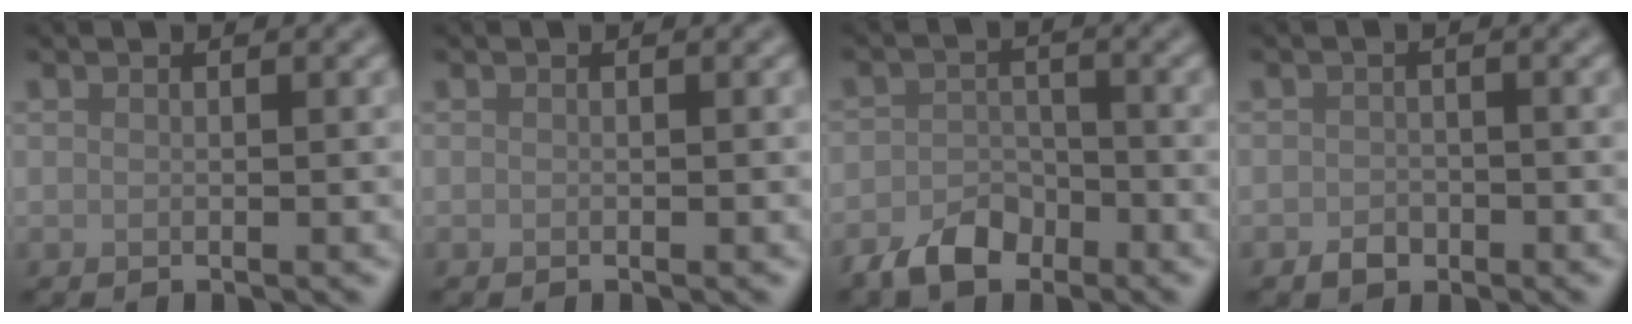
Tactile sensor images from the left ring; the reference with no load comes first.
{"total": 0.0}
{"total": 3.7, "force": [-2.5, 2.2, 1.6], "torque": [-0.025, 0.000, -0.052]}
{"total": 1.5, "force": [-0.8, 1.1, 0.5], "torque": [-0.002, -0.001, -0.017]}